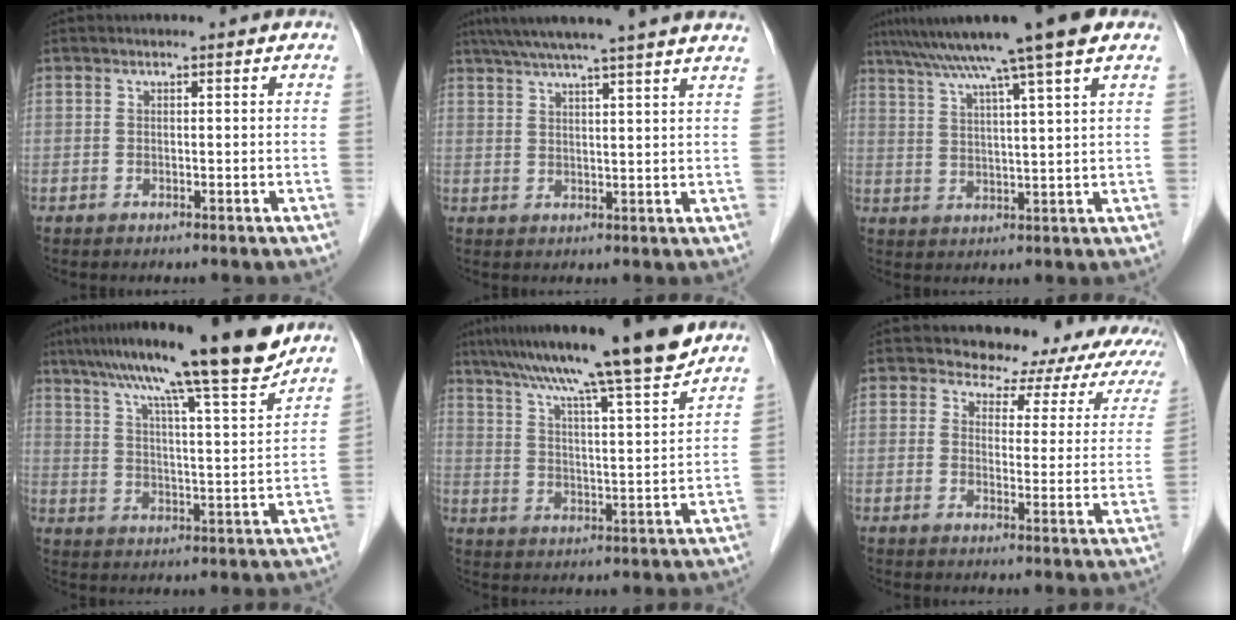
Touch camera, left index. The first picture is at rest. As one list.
[{"total": 16.1, "force": [13.6, -0.8, 8.5], "torque": [-0.141, 0.028, 0.176]}, {"total": 13.1, "force": [9.8, -1.4, 8.6], "torque": [-0.145, 0.028, 0.140]}, {"total": 18.1, "force": [14.4, -0.3, 11.0], "torque": [-0.171, 0.014, 0.213]}, {"total": 16.6, "force": [13.6, -0.8, 9.6], "torque": [-0.152, 0.012, 0.205]}, {"total": 12.5, "force": [10.3, 6.3, 3.4], "torque": [-0.009, 0.003, 0.082]}]